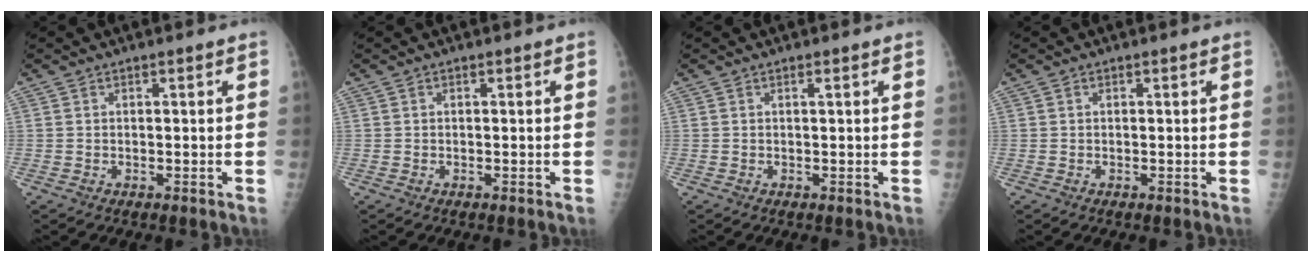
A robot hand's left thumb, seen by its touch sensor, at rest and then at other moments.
{"total": 0.0}
{"total": 0.0}
{"total": 0.0}